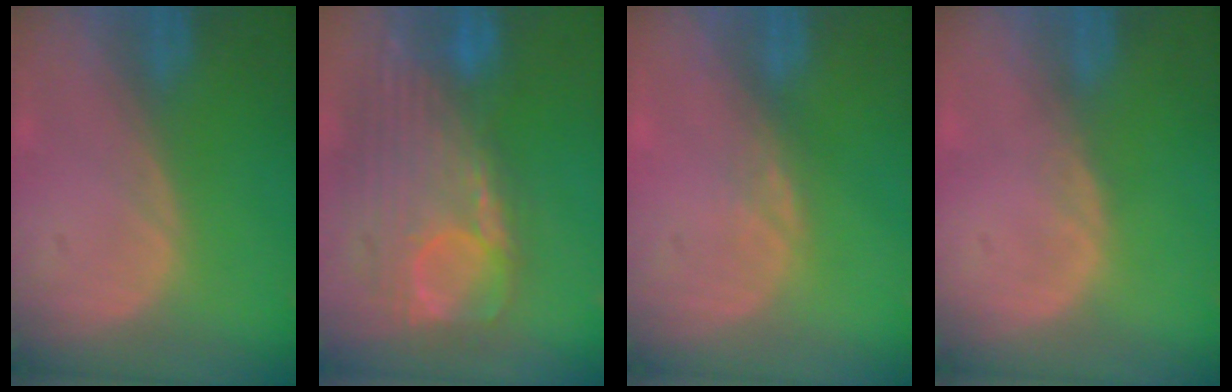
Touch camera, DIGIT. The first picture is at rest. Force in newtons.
{"total": 12.8, "press": 10.8, "slide": 6.9}
{"total": 1.4, "press": 1.4, "slide": 0.3}
{"total": 0.7, "press": 0.6, "slide": 0.2}